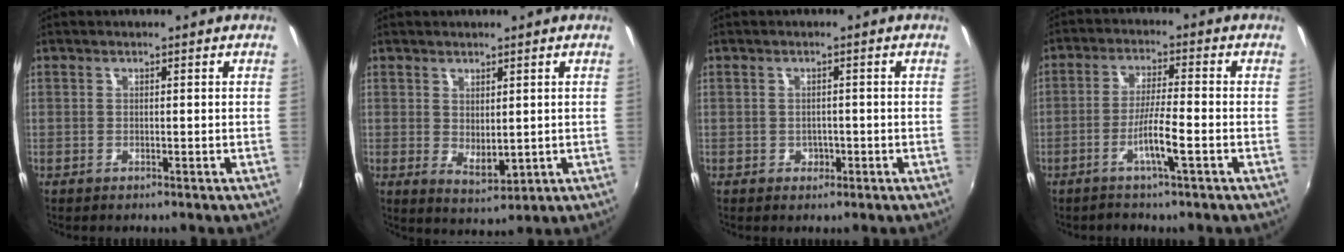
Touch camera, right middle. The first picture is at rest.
{"total": 3.9, "force": [1.1, 2.3, 3.0], "torque": [-0.046, -0.011, 0.023]}
{"total": 1.8, "force": [-0.5, 1.6, 0.5], "torque": [-0.008, -0.002, -0.005]}
{"total": 5.4, "force": [-2.6, -0.1, 4.7], "torque": [-0.092, -0.001, -0.049]}